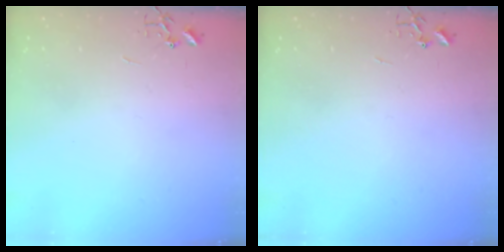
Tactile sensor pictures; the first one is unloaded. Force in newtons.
{"total": 0.0}